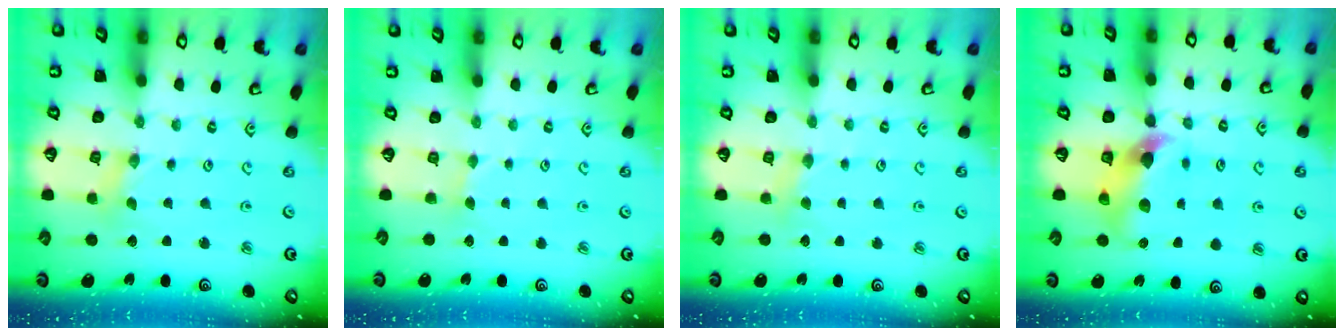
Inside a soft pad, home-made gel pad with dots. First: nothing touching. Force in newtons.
{"total": 1.1, "press": 1.1, "slide": 0.3}
{"total": 3.7, "press": 3.7, "slide": 0.6}
{"total": 10.1, "press": 10.0, "slide": 1.5}